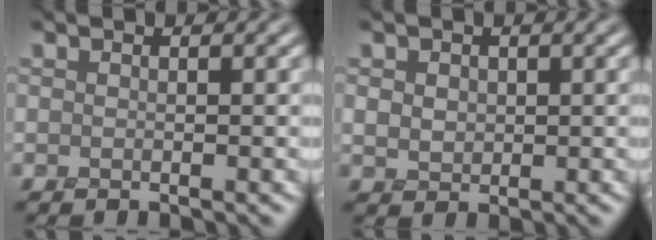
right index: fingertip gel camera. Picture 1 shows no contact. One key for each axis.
{"total": 2.2, "fx": 0.6, "fy": 1.8, "fz": 1.1, "tx": -0.032, "ty": 0.003, "tz": 0.015}